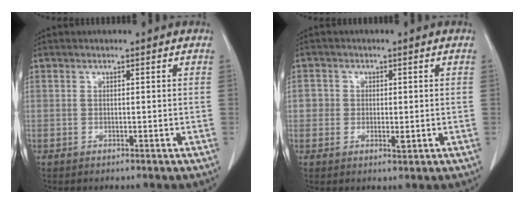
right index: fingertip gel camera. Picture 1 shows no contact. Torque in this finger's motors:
{"motor_torque": [-0.02, 0.19, 0.05, 0.07]}